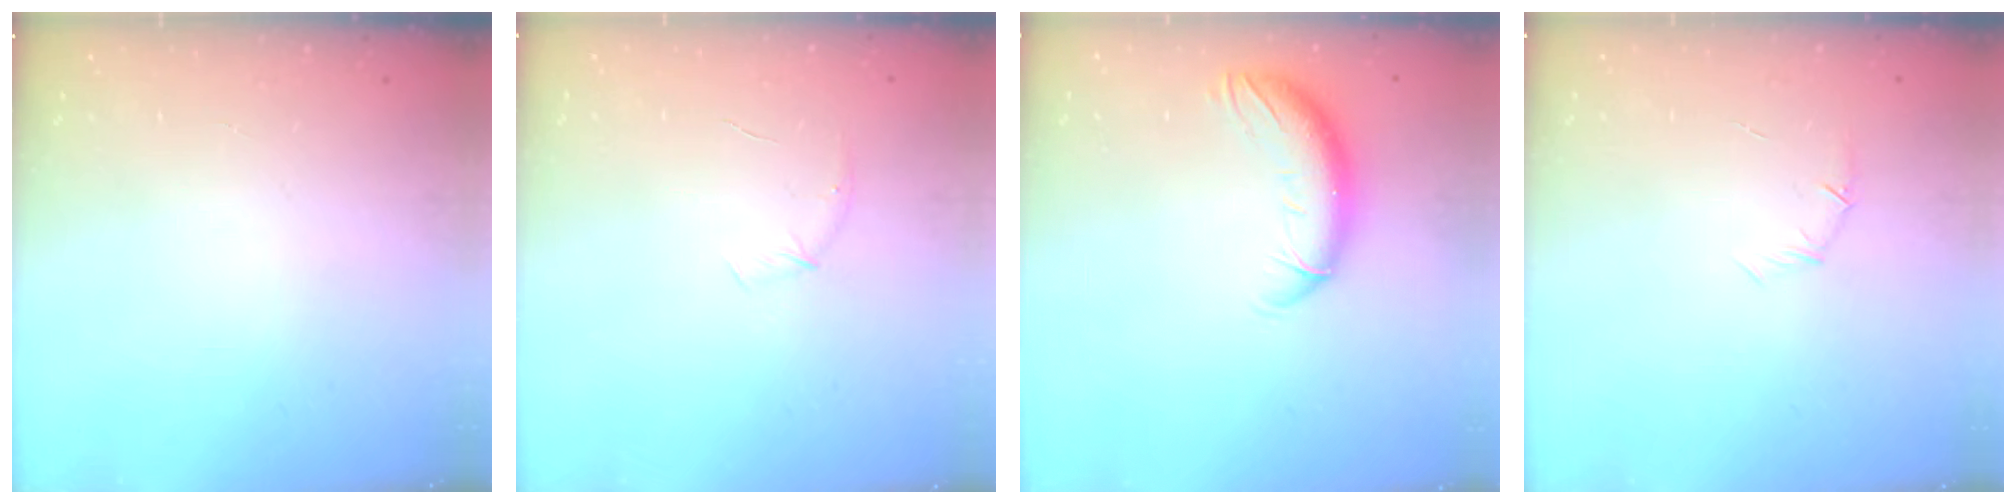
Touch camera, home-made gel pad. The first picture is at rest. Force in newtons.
{"total": 4.3, "press": 4.1, "slide": 1.3}
{"total": 10.6, "press": 10.4, "slide": 2.0}
{"total": 5.4, "press": 5.2, "slide": 1.5}